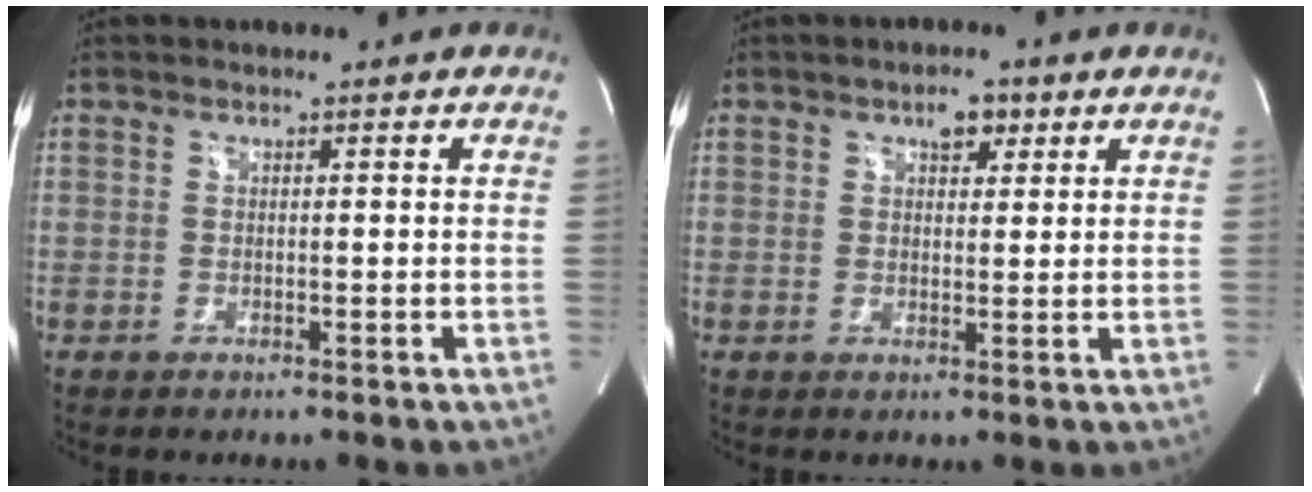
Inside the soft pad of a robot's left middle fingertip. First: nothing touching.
{"total": 3.2, "force": [1.8, 1.7, 2.1], "torque": [-0.032, 0.012, 0.029]}